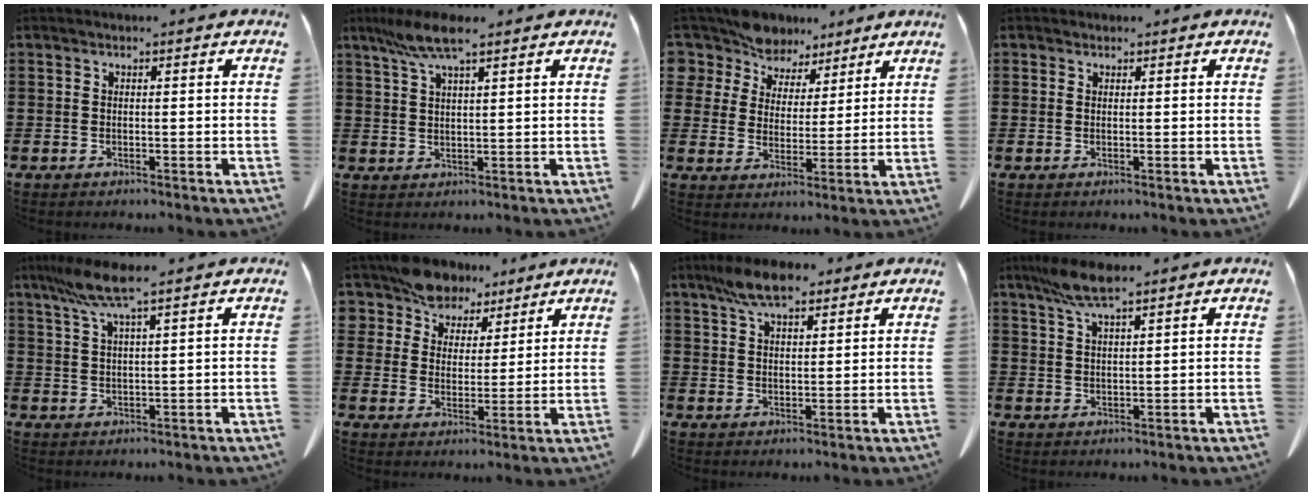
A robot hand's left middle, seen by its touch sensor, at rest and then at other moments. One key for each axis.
{"total": 6.4, "fx": 4.1, "fy": 1.1, "fz": 4.8, "tx": -0.102, "ty": -0.002, "tz": 0.074}
{"total": 7.8, "fx": 6.9, "fy": 3.8, "fz": 0.4, "tx": -0.053, "ty": -0.030, "tz": 0.131}
{"total": 0.7, "fx": 0.6, "fy": 0.4, "fz": 0.0, "tx": -0.003, "ty": 0.001, "tz": 0.012}
{"total": 7.0, "fx": 4.5, "fy": 0.4, "fz": 5.4, "tx": -0.123, "ty": -0.007, "tz": 0.078}
{"total": 7.5, "fx": 6.3, "fy": 3.8, "fz": 1.1, "tx": -0.060, "ty": -0.018, "tz": 0.121}
{"total": 7.3, "fx": 5.3, "fy": 2.5, "fz": 4.4, "tx": -0.098, "ty": 0.000, "tz": 0.098}
{"total": 6.3, "fx": 4.3, "fy": 1.1, "fz": 4.4, "tx": -0.096, "ty": 0.000, "tz": 0.078}